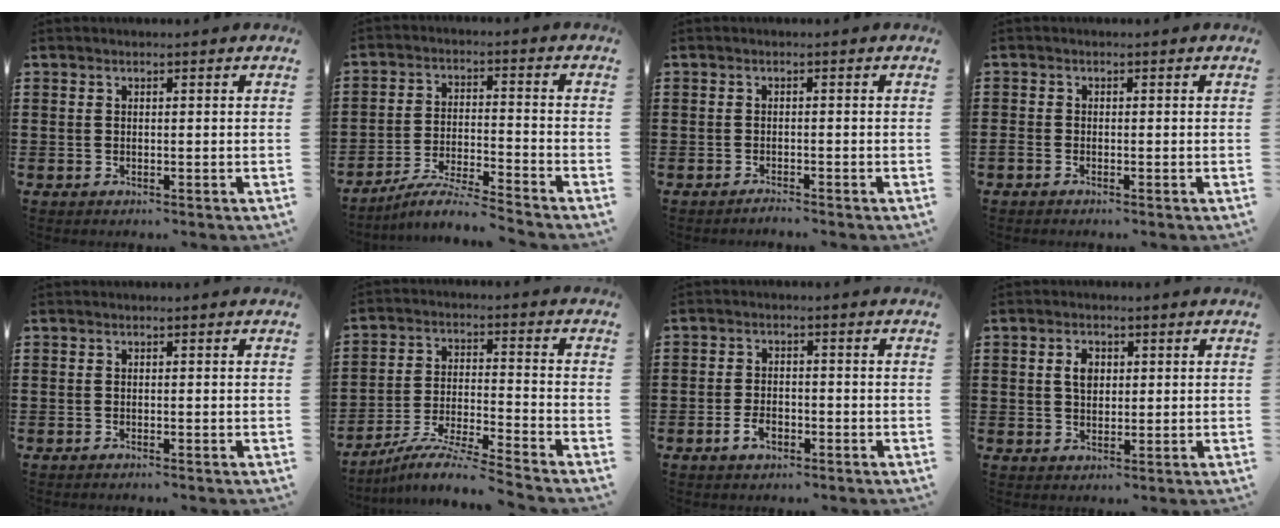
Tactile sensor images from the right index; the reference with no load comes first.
{"total": 6.2, "force": [-5.9, -0.5, 2.0], "torque": [-0.045, -0.013, -0.116]}
{"total": 1.3, "force": [-1.3, -0.2, 0.1], "torque": [-0.004, -0.001, -0.026]}
{"total": 1.0, "force": [-1.0, 0.1, 0.2], "torque": [-0.007, -0.002, -0.019]}
{"total": 0.6, "force": [-0.6, -0.2, 0.1], "torque": [-0.003, -0.004, -0.012]}
{"total": 7.2, "force": [-6.7, -0.9, 2.5], "torque": [-0.055, -0.016, -0.135]}
{"total": 3.3, "force": [-1.8, 1.7, 2.2], "torque": [-0.047, -0.001, -0.037]}
{"total": 3.2, "force": [0.6, 2.1, 2.3], "torque": [-0.051, 0.011, 0.010]}